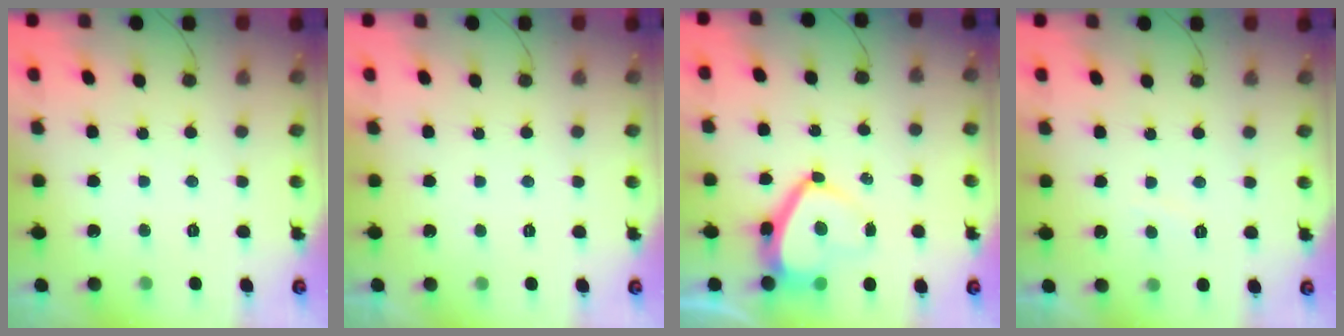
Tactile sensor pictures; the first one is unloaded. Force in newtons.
{"total": 2.3, "press": 2.2, "slide": 0.4}
{"total": 7.7, "press": 7.7, "slide": 0.7}
{"total": 0.8, "press": 0.6, "slide": 0.5}